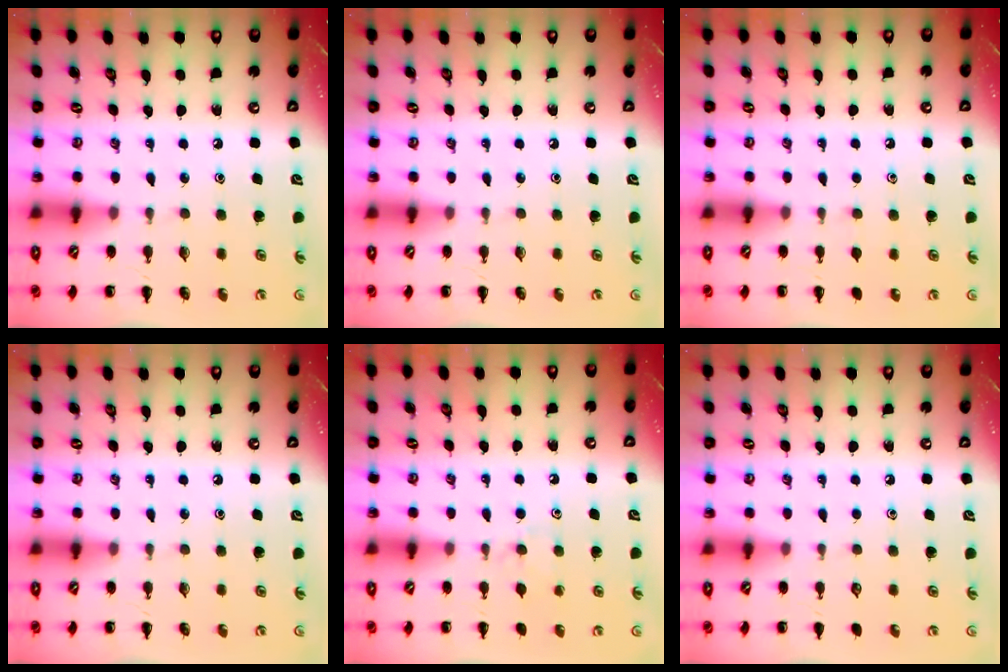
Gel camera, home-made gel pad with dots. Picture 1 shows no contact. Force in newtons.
{"total": 0.0}
{"total": 1.5, "press": 1.3, "slide": 0.7}
{"total": 0.0}
{"total": 5.7, "press": 5.4, "slide": 1.9}
{"total": 0.0}